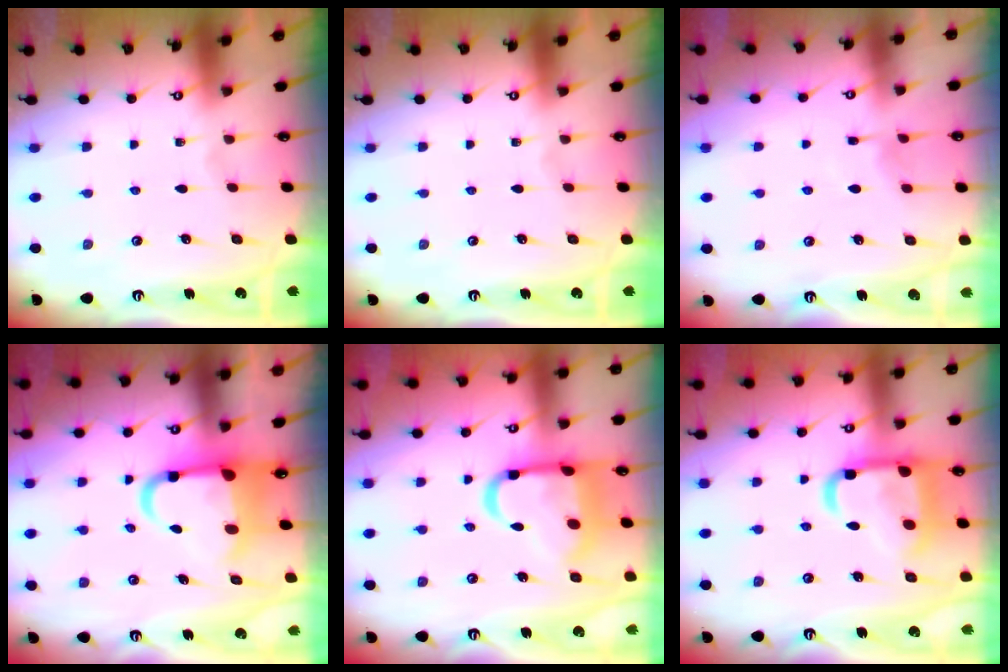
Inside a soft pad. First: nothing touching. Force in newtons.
{"total": 0.0}
{"total": 5.1, "press": 5.1, "slide": 0.6}
{"total": 9.0, "press": 8.7, "slide": 1.9}
{"total": 16.3, "press": 16.2, "slide": 1.9}
{"total": 17.6, "press": 17.5, "slide": 1.6}